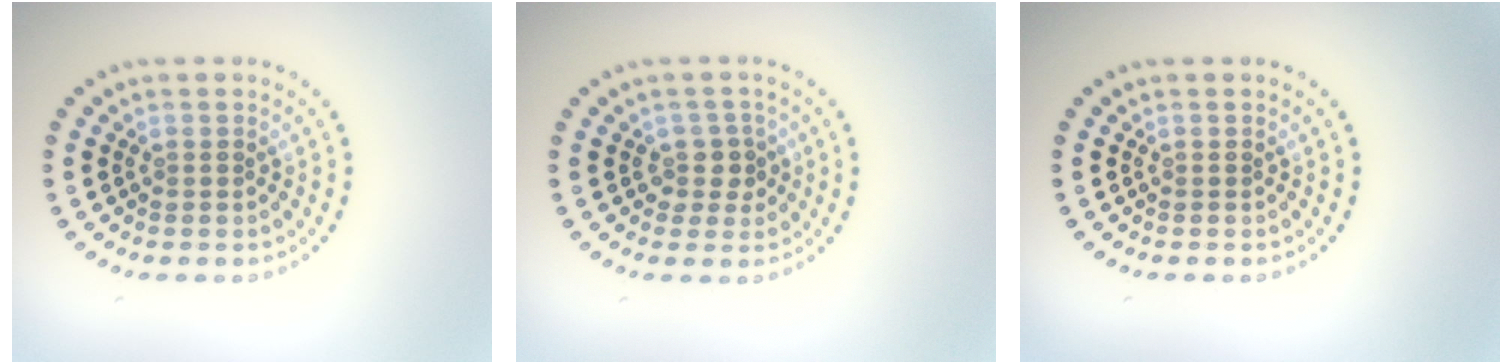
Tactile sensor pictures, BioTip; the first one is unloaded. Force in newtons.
{"total": 2.1, "press": 1.7, "slide": 1.2}
{"total": 0.0}